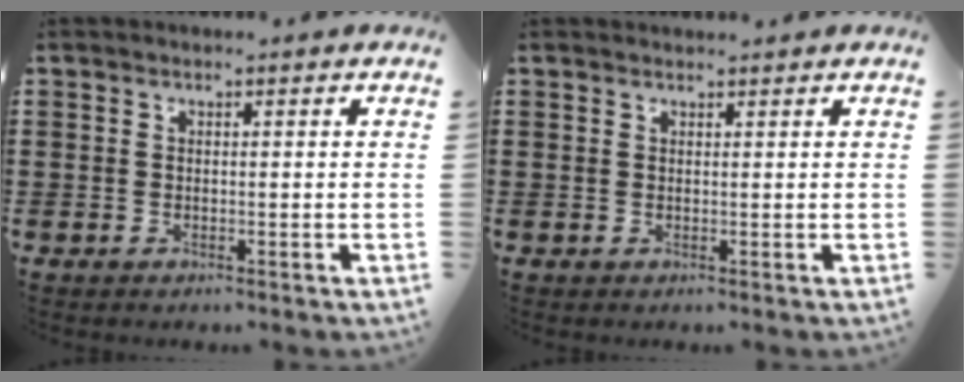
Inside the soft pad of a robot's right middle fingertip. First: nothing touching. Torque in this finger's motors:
{"motor_torque": [-0.04, 0.10, -0.04, -0.01]}